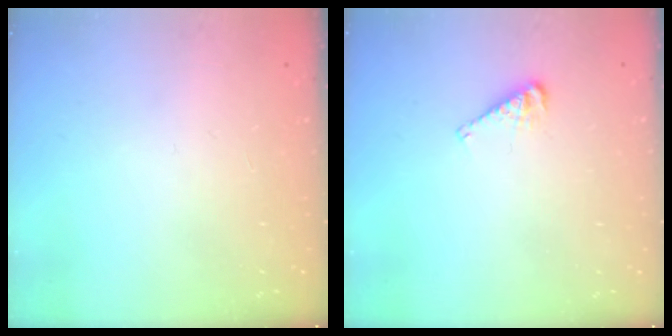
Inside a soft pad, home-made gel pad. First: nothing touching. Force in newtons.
{"total": 5.1, "press": 5.0, "slide": 0.4}